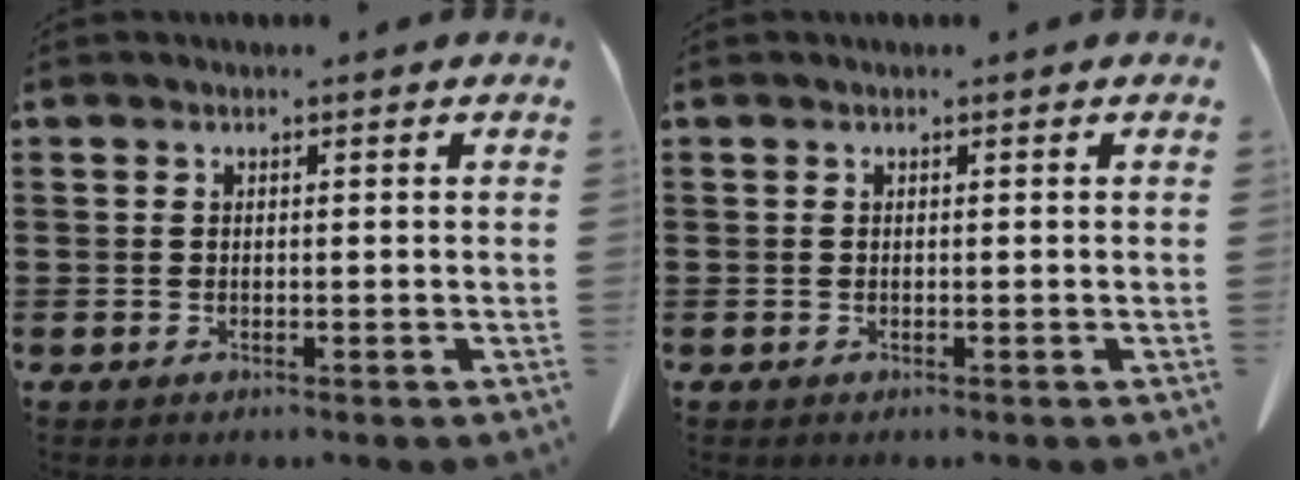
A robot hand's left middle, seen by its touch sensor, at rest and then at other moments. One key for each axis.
{"total": 0.0}